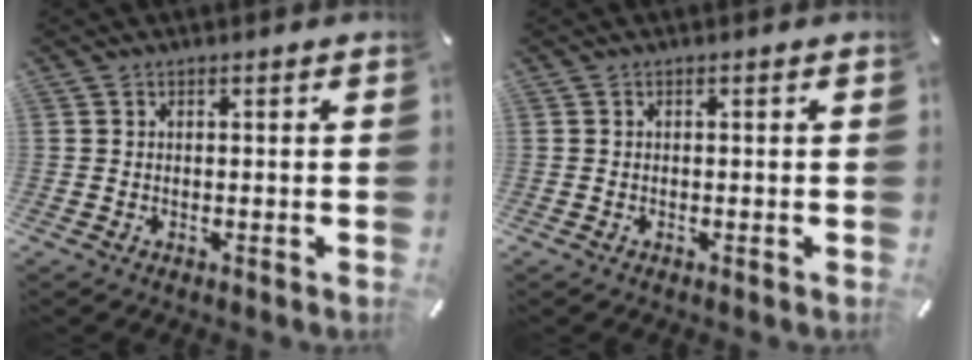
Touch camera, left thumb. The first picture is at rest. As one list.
[{"total": 0.0}]